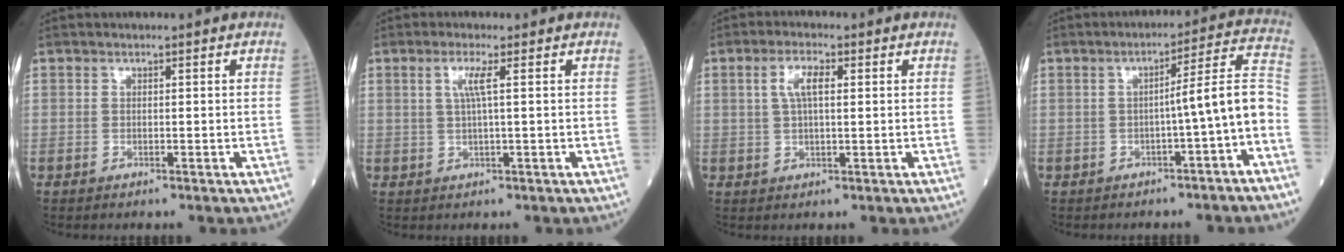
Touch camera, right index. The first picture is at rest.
{"total": 2.9, "force": [0.9, -0.3, 2.7], "torque": [-0.061, 0.003, 0.017]}
{"total": 4.2, "force": [1.2, 1.2, 3.8], "torque": [-0.080, 0.010, 0.025]}
{"total": 7.7, "force": [-2.7, -0.7, 7.2], "torque": [-0.091, 0.025, -0.038]}